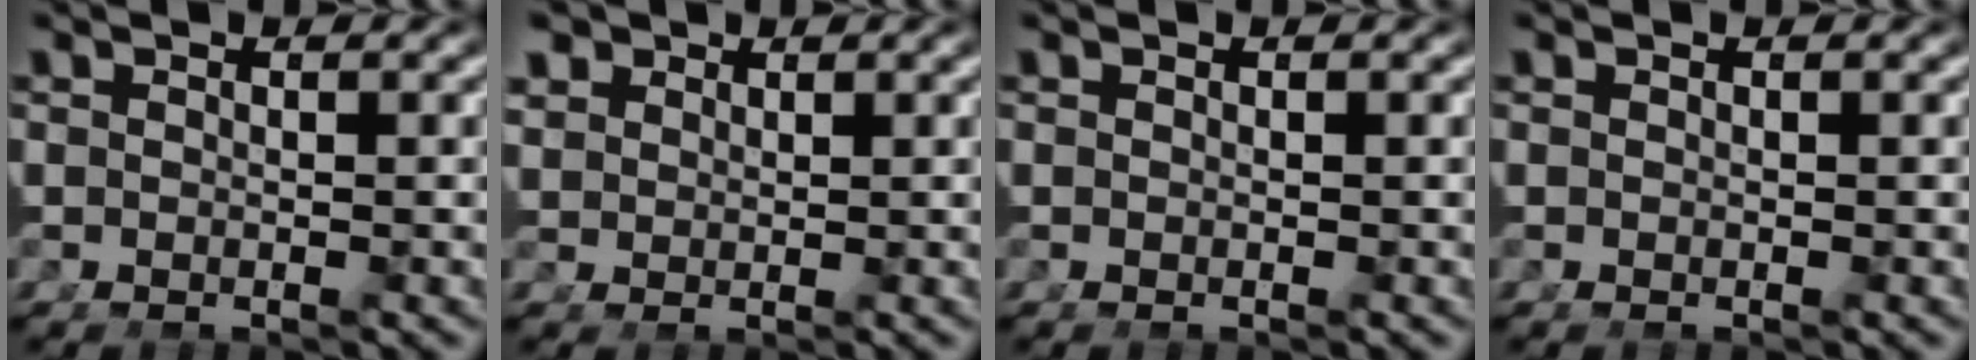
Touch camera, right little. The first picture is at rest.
{"total": 1.6, "force": [1.3, 0.5, 0.7], "torque": [-0.014, -0.003, 0.037]}
{"total": 0.0}
{"total": 0.0}